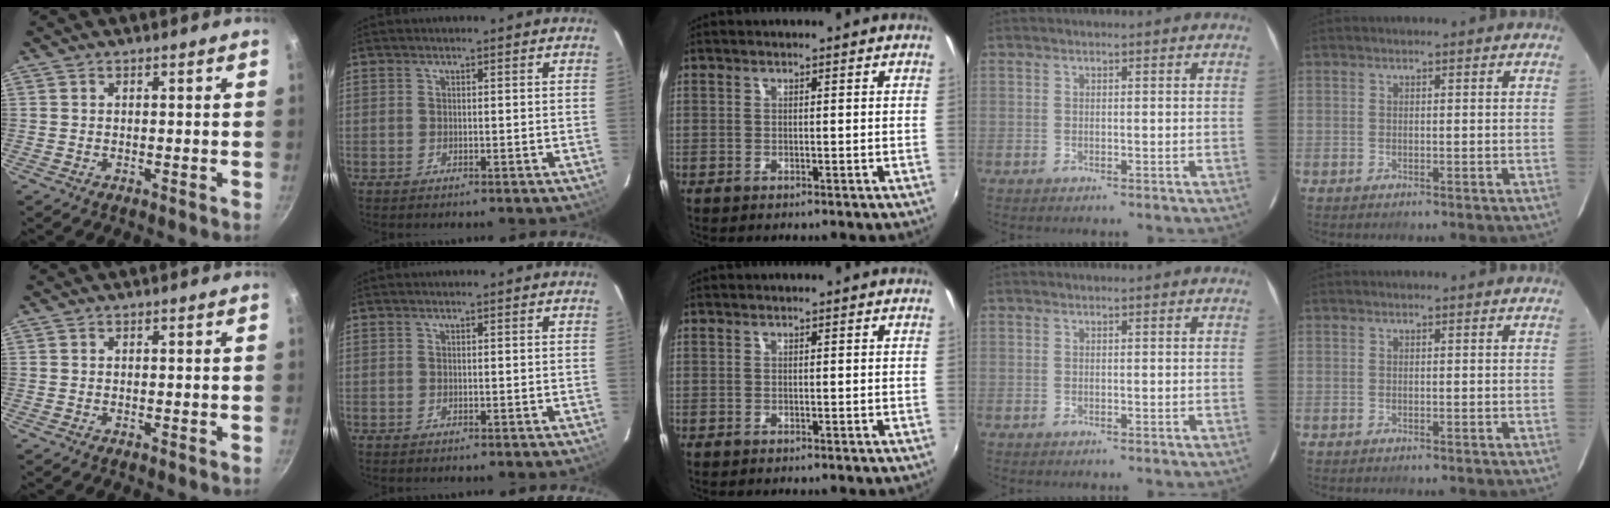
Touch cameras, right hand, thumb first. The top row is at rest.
{}